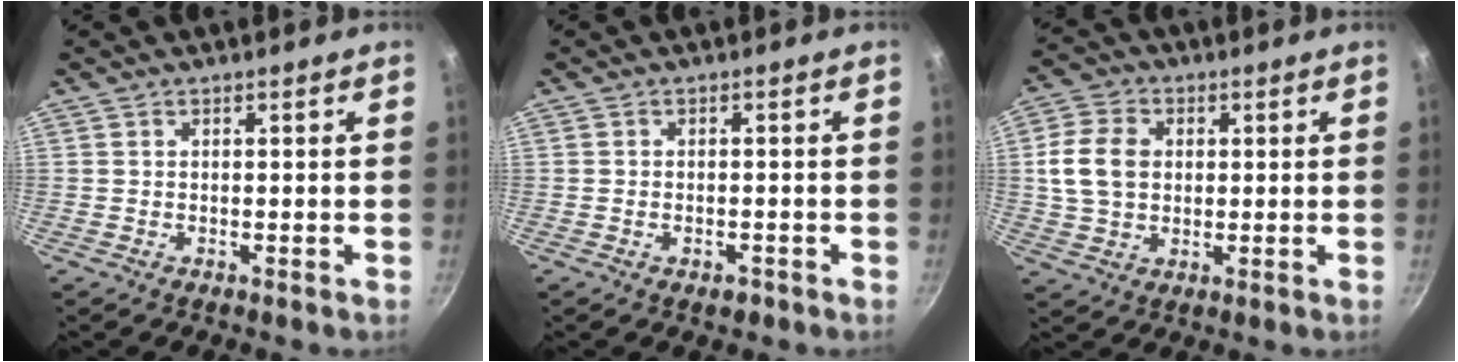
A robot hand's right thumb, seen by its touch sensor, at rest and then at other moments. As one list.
[{"total": 2.0, "force": [-1.2, 1.1, 1.2], "torque": [-0.020, 0.007, -0.017]}, {"total": 9.7, "force": [1.4, 7.5, 5.9], "torque": [-0.092, 0.004, 0.020]}]